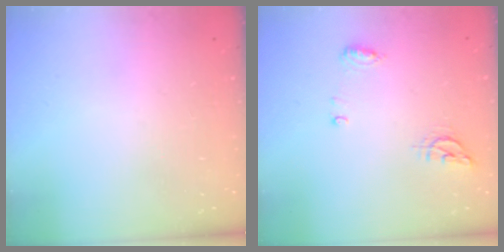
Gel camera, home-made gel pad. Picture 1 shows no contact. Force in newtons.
{"total": 8.4, "press": 6.9, "slide": 4.9}